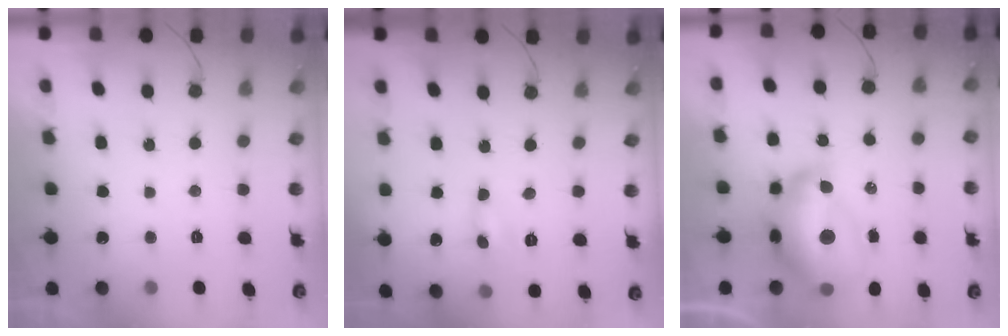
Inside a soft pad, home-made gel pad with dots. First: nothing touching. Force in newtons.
{"total": 0.0}
{"total": 17.0, "press": 16.9, "slide": 1.3}